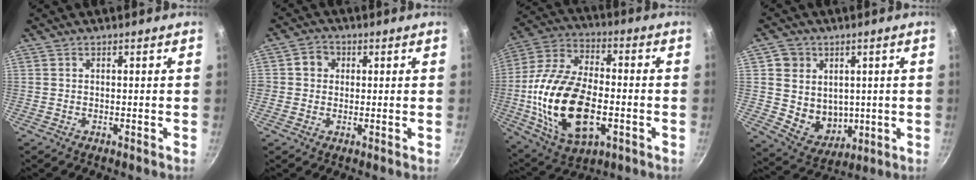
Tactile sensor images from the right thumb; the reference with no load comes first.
{"total": 3.9, "force": [0.7, 3.6, 1.3], "torque": [0.007, 0.004, 0.002]}
{"total": 23.8, "force": [-4.2, 13.3, 19.2], "torque": [-0.366, 0.021, -0.073]}
{"total": 10.4, "force": [1.8, 9.5, 3.9], "torque": [-0.033, -0.014, 0.045]}